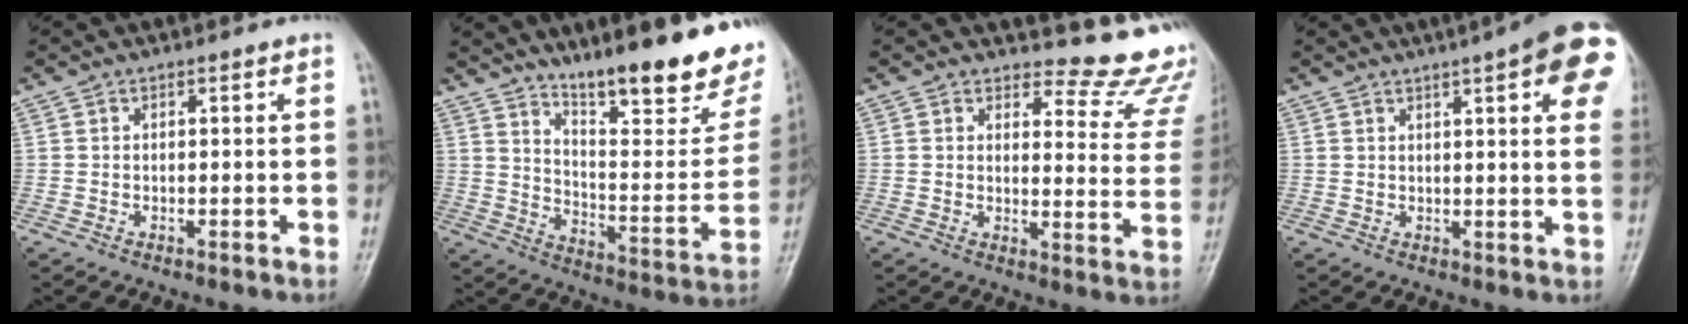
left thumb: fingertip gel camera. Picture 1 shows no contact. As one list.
[{"total": 25.0, "force": [18.1, 5.6, 16.3], "torque": [-0.200, -0.106, 0.264]}, {"total": 13.4, "force": [12.8, 3.3, 2.2], "torque": [0.016, -0.145, 0.123]}, {"total": 16.3, "force": [7.1, 3.7, 14.2], "torque": [-0.167, -0.008, 0.078]}]